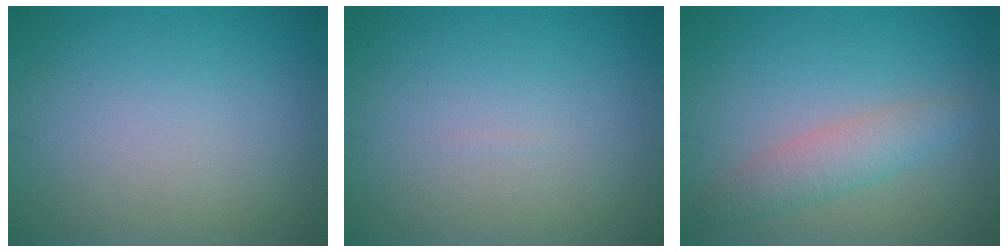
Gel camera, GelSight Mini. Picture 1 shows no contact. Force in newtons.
{"total": 0.0}
{"total": 2.8, "press": 2.8, "slide": 0.1}